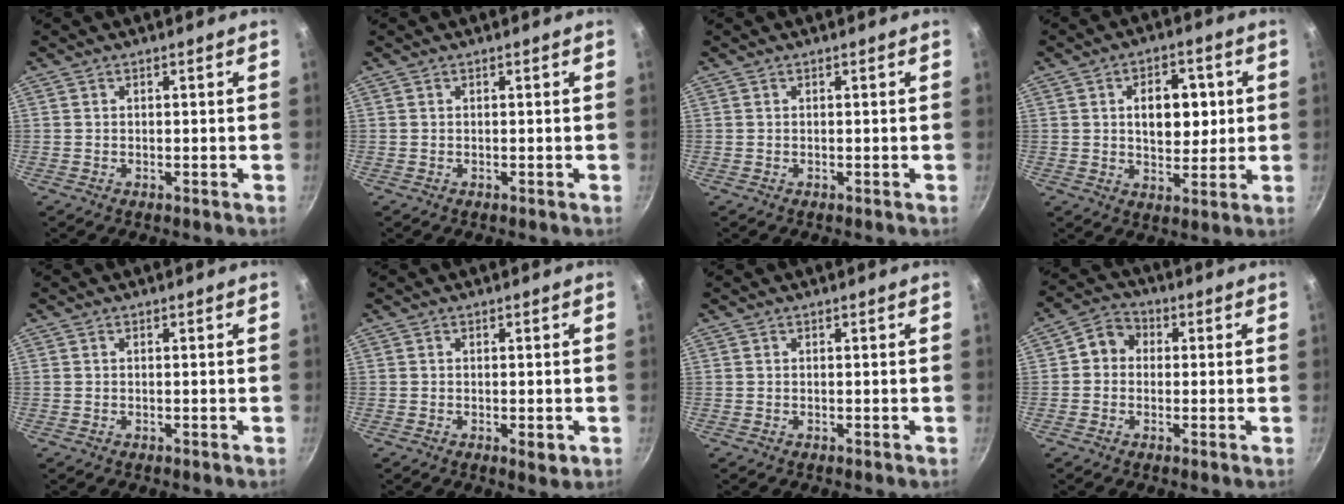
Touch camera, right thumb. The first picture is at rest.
{"total": 0.0}
{"total": 0.0}
{"total": 9.8, "force": [1.7, 6.1, 7.4], "torque": [-0.068, -0.003, 0.029]}
{"total": 0.0}
{"total": 2.2, "force": [-0.6, 0.9, 1.9], "torque": [-0.024, -0.004, -0.007]}
{"total": 0.0}
{"total": 5.7, "force": [0.2, 4.9, 2.9], "torque": [-0.028, 0.019, -0.009]}